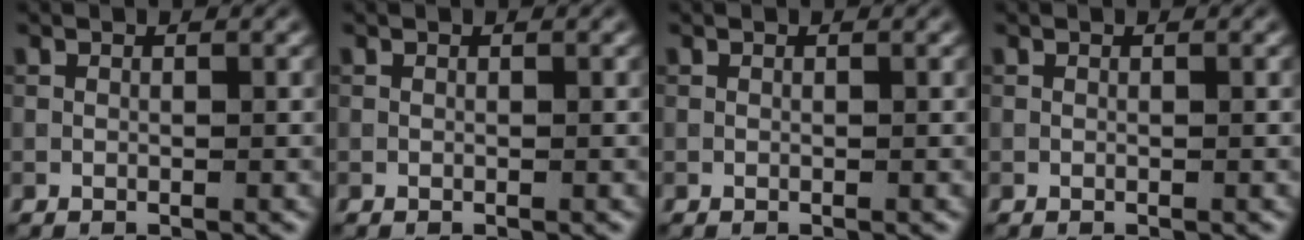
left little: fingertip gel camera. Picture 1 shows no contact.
{"total": 0.0}
{"total": 0.0}
{"total": 0.0}